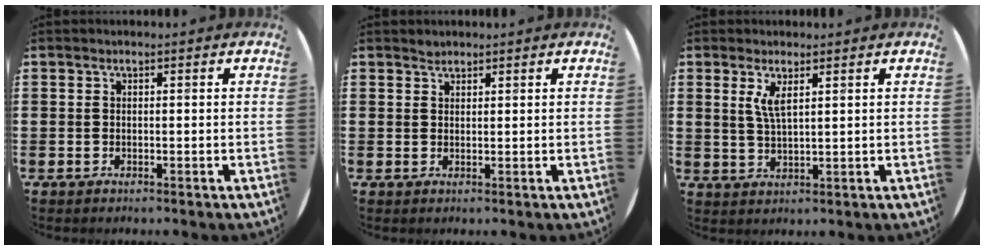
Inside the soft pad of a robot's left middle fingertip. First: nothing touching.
{"total": 0.9, "force": [0.9, 0.3, -0.1], "torque": [0.002, 0.002, 0.017]}
{"total": 3.2, "force": [1.9, 0.6, 2.5], "torque": [-0.053, 0.004, 0.033]}